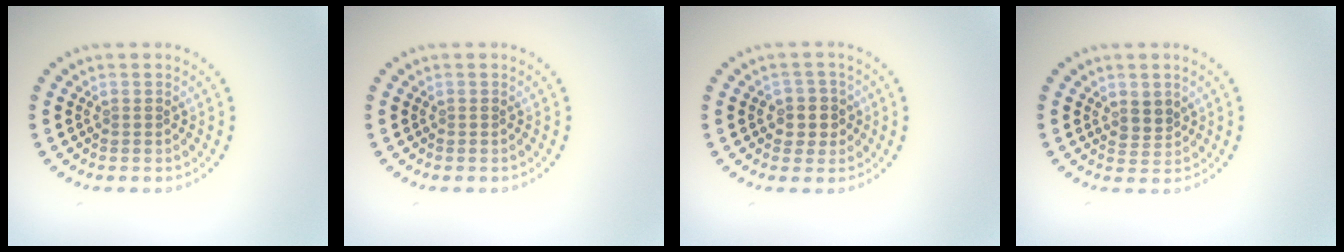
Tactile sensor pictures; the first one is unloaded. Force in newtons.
{"total": 0.0}
{"total": 2.5, "press": 2.2, "slide": 1.0}
{"total": 1.7, "press": 1.4, "slide": 1.0}